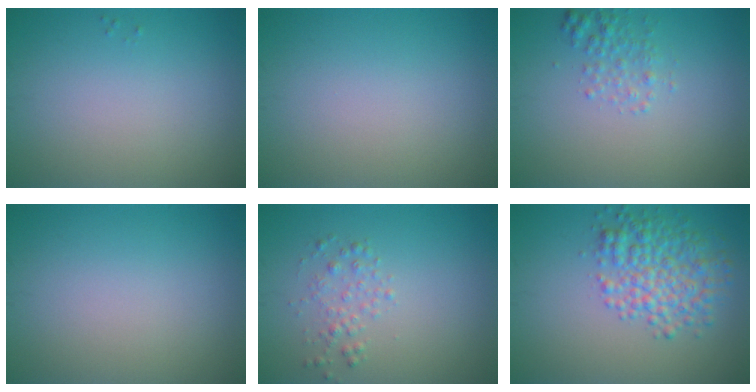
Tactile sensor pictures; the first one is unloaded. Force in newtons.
{"total": 0.0}
{"total": 1.7, "press": 1.7, "slide": 0.1}
{"total": 0.0}
{"total": 1.6, "press": 1.6, "slide": 0.0}
{"total": 5.2, "press": 5.2, "slide": 0.0}